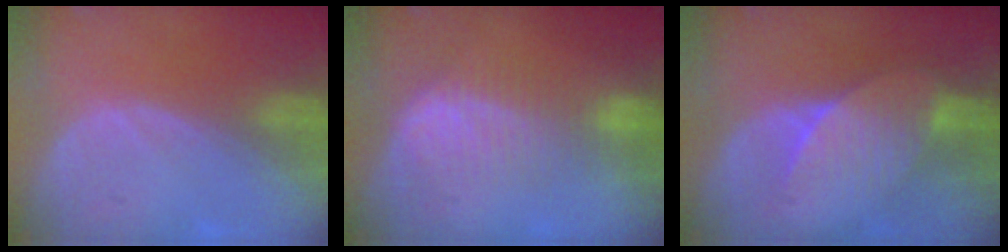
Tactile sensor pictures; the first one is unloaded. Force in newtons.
{"total": 6.8, "press": 6.5, "slide": 2.3}
{"total": 7.3, "press": 6.9, "slide": 2.5}